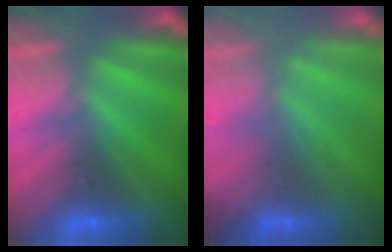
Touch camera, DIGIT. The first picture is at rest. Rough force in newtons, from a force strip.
{"total": 2.7}